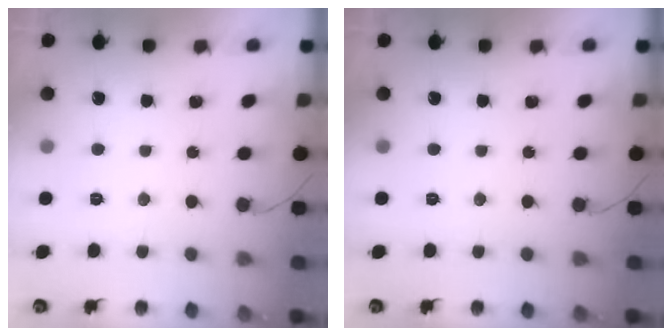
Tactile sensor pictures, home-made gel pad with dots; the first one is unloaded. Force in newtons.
{"total": 0.0}